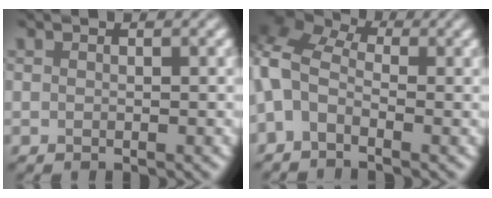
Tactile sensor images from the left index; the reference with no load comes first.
{"total": 7.7, "force": [-0.7, 5.1, 5.8], "torque": [-0.147, 0.019, -0.034]}